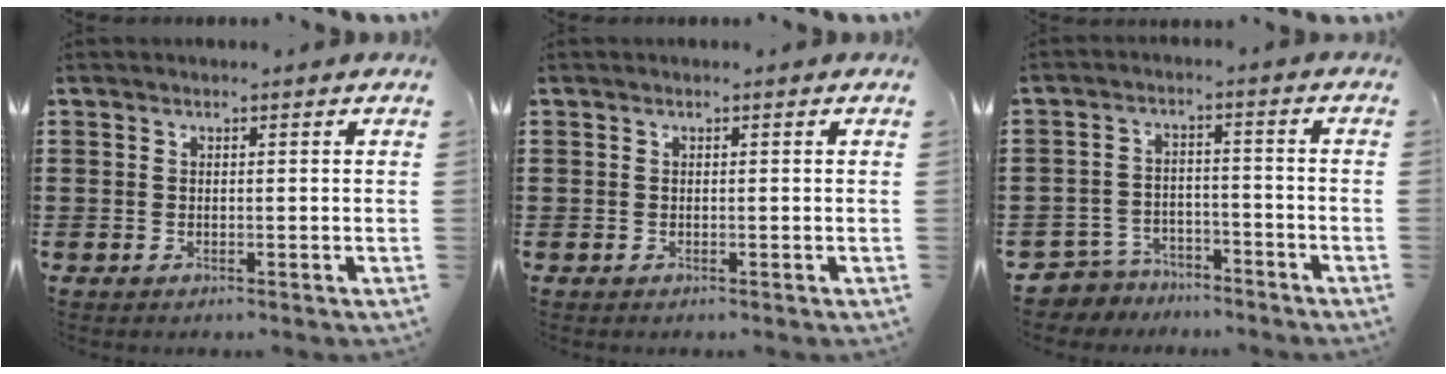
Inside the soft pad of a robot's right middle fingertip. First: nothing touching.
{"total": 0.0}
{"total": 4.3, "force": [-4.1, 1.2, -0.1], "torque": [-0.014, 0.004, -0.091]}